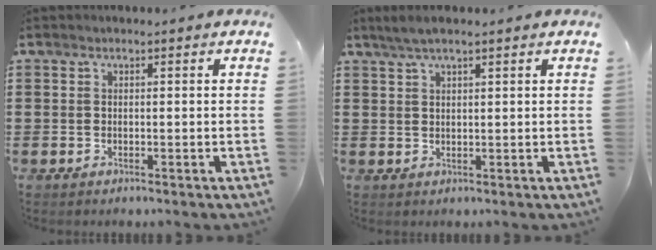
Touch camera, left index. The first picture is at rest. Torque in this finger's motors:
{"motor_torque": [0.25, -0.10, 0.06, 0.06]}